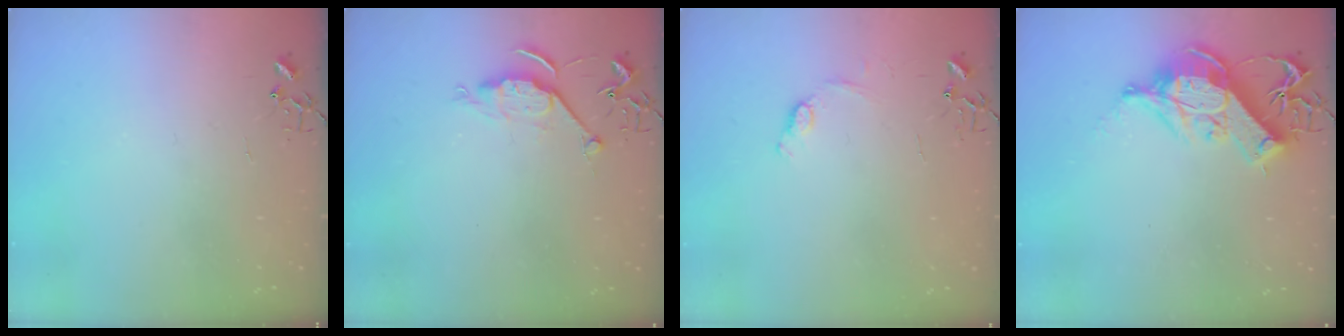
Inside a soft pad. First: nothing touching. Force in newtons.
{"total": 6.2, "press": 6.2, "slide": 0.5}
{"total": 7.3, "press": 7.3, "slide": 0.7}
{"total": 13.7, "press": 13.5, "slide": 2.2}